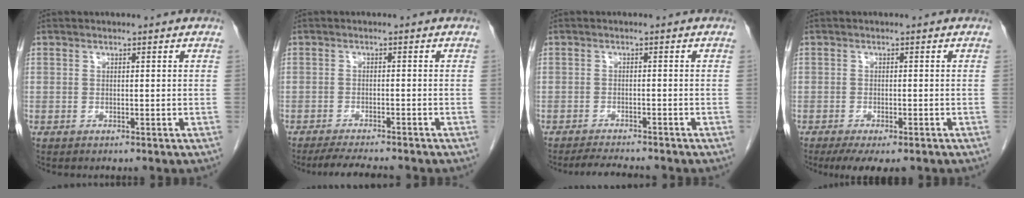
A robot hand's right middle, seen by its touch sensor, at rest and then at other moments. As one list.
[{"total": 6.7, "force": [-5.9, 0.5, 3.0], "torque": [-0.047, -0.018, -0.092]}, {"total": 4.9, "force": [-4.6, 0.2, 1.7], "torque": [-0.030, -0.017, -0.071]}, {"total": 5.9, "force": [-4.3, 1.8, 3.7], "torque": [-0.052, -0.013, -0.063]}]